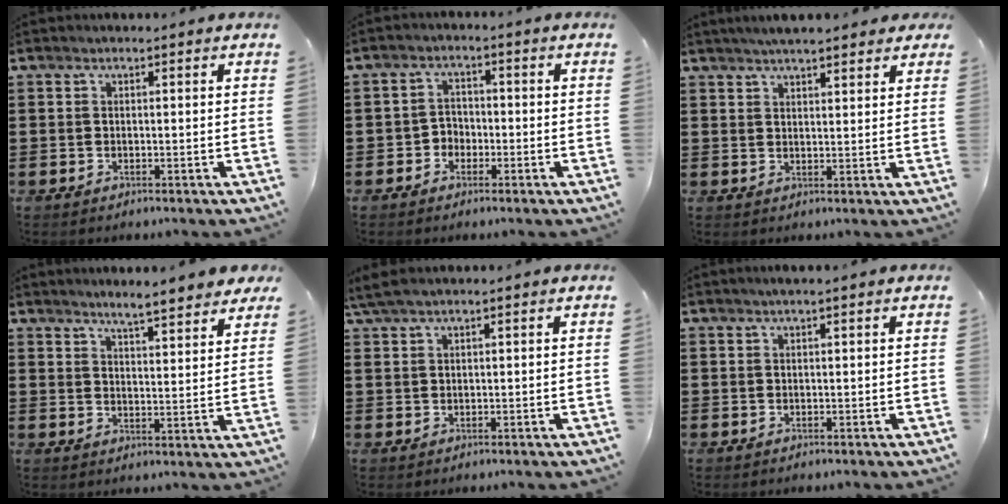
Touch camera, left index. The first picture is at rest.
{"total": 2.6, "force": [-1.6, 2.0, 0.6], "torque": [-0.019, 0.007, -0.037]}
{"total": 3.8, "force": [3.4, 0.3, 1.6], "torque": [-0.038, 0.003, 0.063]}
{"total": 4.5, "force": [4.3, -0.6, 1.1], "torque": [-0.031, -0.026, 0.072]}
{"total": 2.2, "force": [1.6, 0.3, 1.4], "torque": [-0.031, 0.003, 0.030]}
{"total": 0.7, "force": [0.5, -0.1, 0.6], "torque": [-0.010, 0.000, 0.008]}